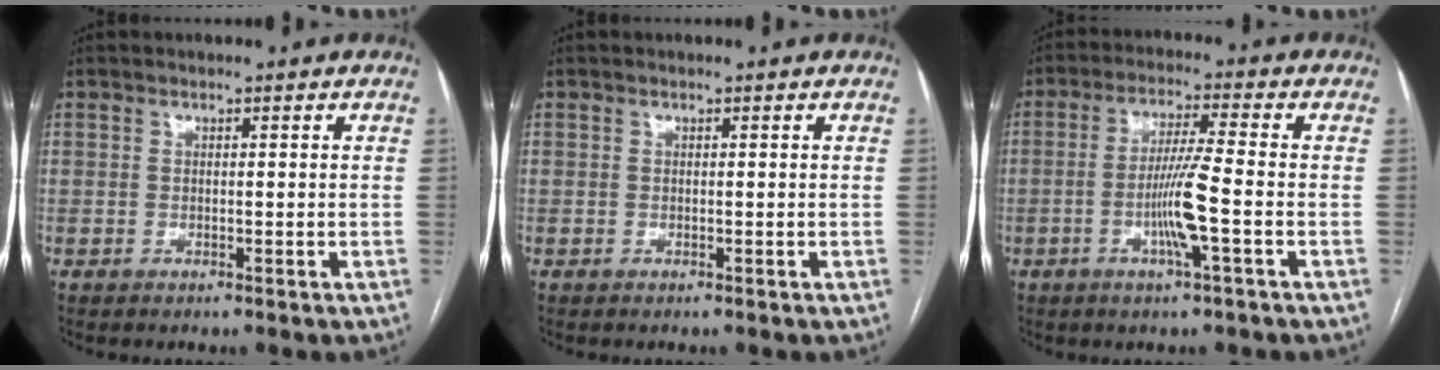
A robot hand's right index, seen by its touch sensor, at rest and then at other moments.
{"total": 0.0}
{"total": 7.5, "force": [-2.1, -0.5, 7.2], "torque": [-0.140, -0.004, -0.042]}